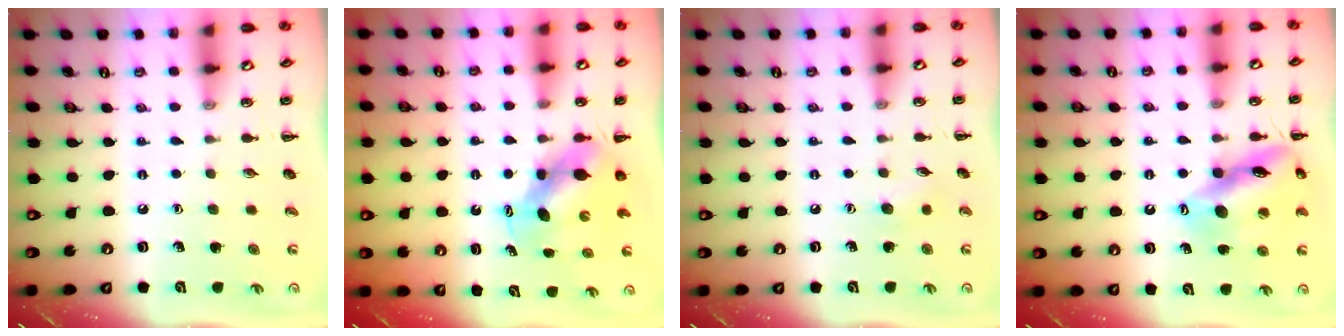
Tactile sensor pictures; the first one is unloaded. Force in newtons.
{"total": 6.5, "press": 6.4, "slide": 0.9}
{"total": 5.6, "press": 5.5, "slide": 1.2}
{"total": 15.3, "press": 15.2, "slide": 2.2}